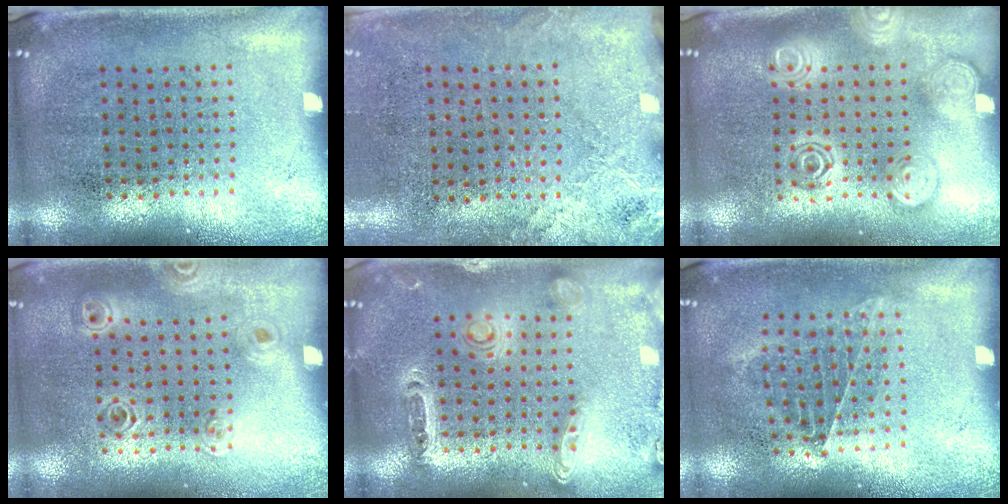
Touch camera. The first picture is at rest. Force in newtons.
{"total": 2.5, "press": 2.1, "slide": 1.3}
{"total": 1.9, "press": 1.9, "slide": 0.2}
{"total": 1.1, "press": 1.0, "slide": 0.3}
{"total": 1.4, "press": 1.4, "slide": 0.3}
{"total": 0.9, "press": 0.8, "slide": 0.4}